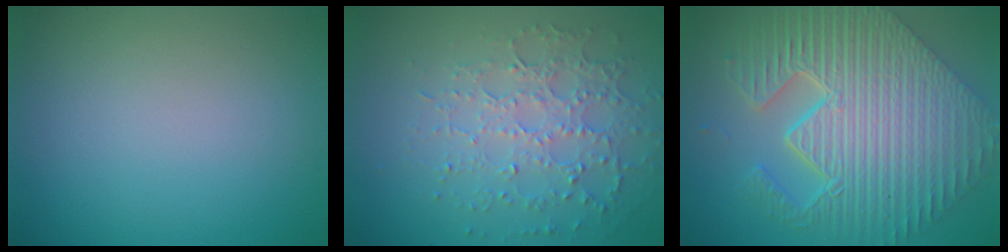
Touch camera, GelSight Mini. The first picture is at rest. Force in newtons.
{"total": 4.8, "press": 3.5, "slide": 3.4}
{"total": 11.1, "press": 8.1, "slide": 7.6}